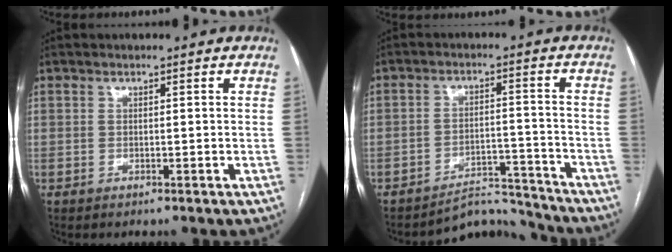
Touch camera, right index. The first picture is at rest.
{"total": 6.6, "force": [-6.5, 1.0, -1.1], "torque": [0.025, 0.035, -0.099]}